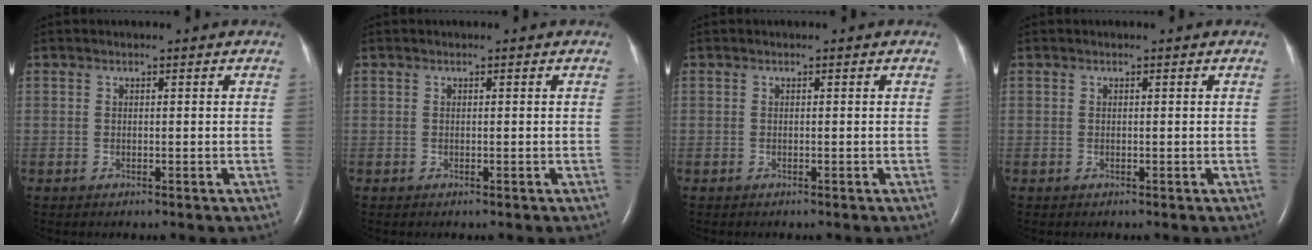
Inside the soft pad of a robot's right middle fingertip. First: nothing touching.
{"total": 0.0}
{"total": 0.0}
{"total": 0.0}